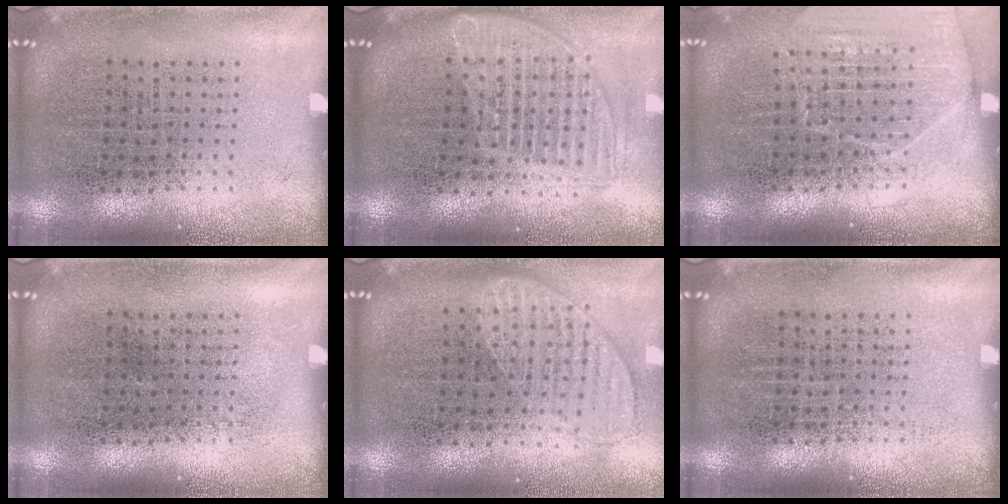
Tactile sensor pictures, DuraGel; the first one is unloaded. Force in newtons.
{"total": 1.7, "press": 1.4, "slide": 1.0}
{"total": 1.6, "press": 1.6, "slide": 0.1}
{"total": 0.0}
{"total": 1.0, "press": 1.0, "slide": 0.2}
{"total": 0.0}